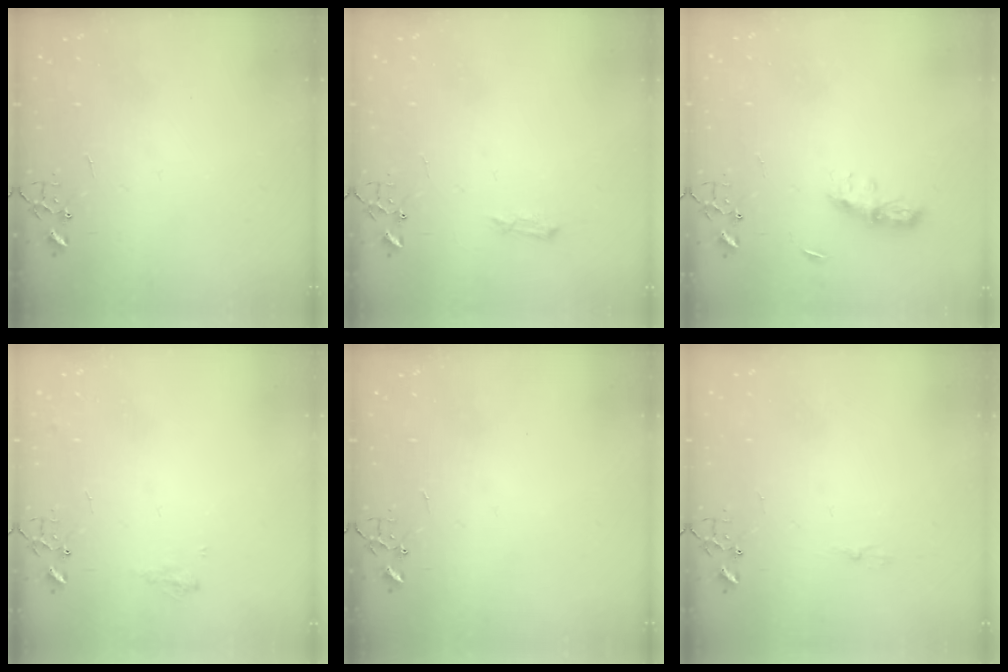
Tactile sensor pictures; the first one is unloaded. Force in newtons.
{"total": 4.0, "press": 4.0, "slide": 0.6}
{"total": 7.4, "press": 7.4, "slide": 0.4}
{"total": 7.7, "press": 7.7, "slide": 0.9}
{"total": 0.0}
{"total": 3.4, "press": 3.4, "slide": 0.5}